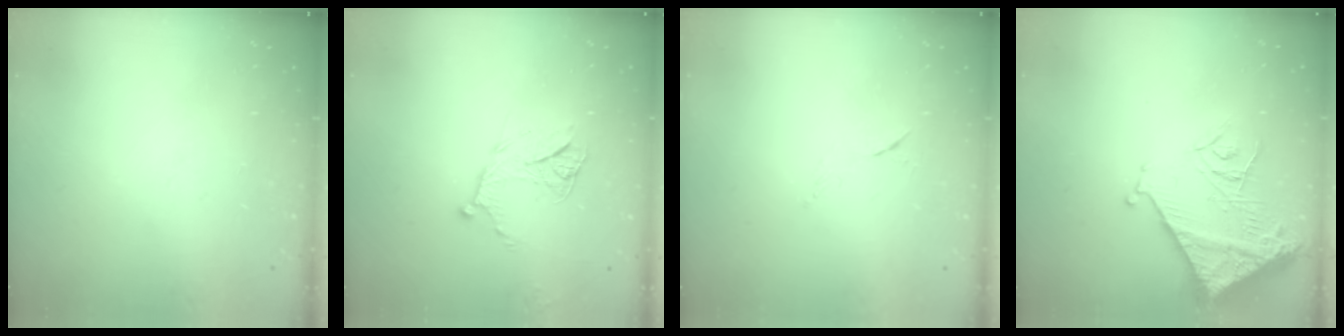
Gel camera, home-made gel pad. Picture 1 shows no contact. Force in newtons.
{"total": 12.3, "press": 12.2, "slide": 1.2}
{"total": 6.2, "press": 6.1, "slide": 0.9}
{"total": 14.6, "press": 14.5, "slide": 1.6}